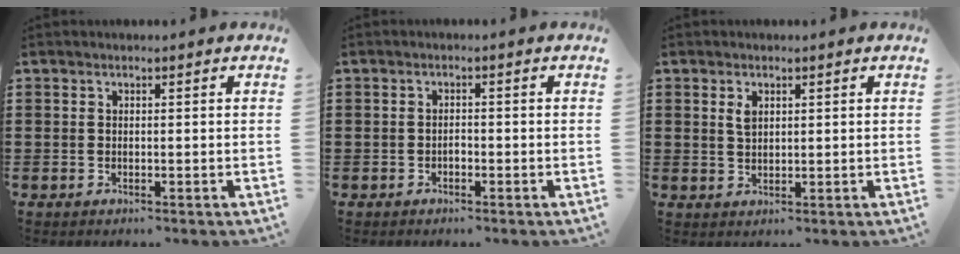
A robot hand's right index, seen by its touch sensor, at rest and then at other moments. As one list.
[{"total": 0.7, "force": [-0.3, 0.4, 0.4], "torque": [-0.010, -0.001, -0.006]}, {"total": 2.0, "force": [0.9, 1.1, 1.4], "torque": [-0.032, 0.003, 0.016]}]